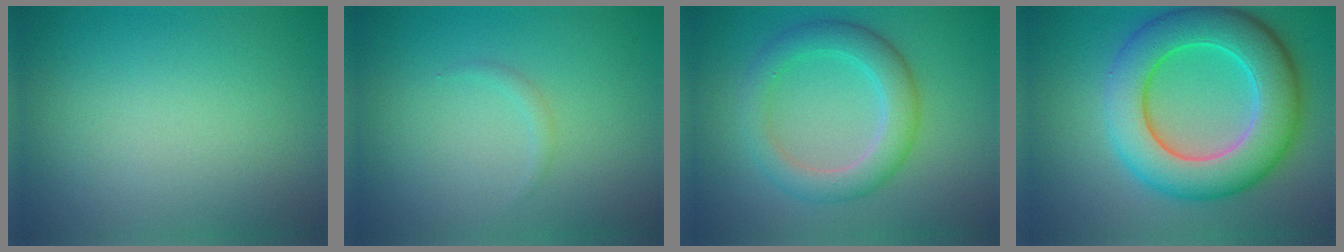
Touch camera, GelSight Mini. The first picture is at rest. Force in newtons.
{"total": 0.7, "press": 0.7, "slide": 0.1}
{"total": 4.2, "press": 4.2, "slide": 0.3}
{"total": 9.7, "press": 9.7, "slide": 0.4}